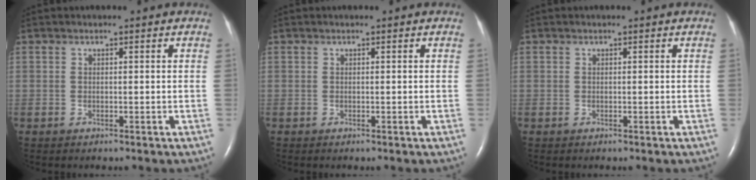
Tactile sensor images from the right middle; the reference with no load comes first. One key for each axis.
{"total": 0.0}
{"total": 0.0}